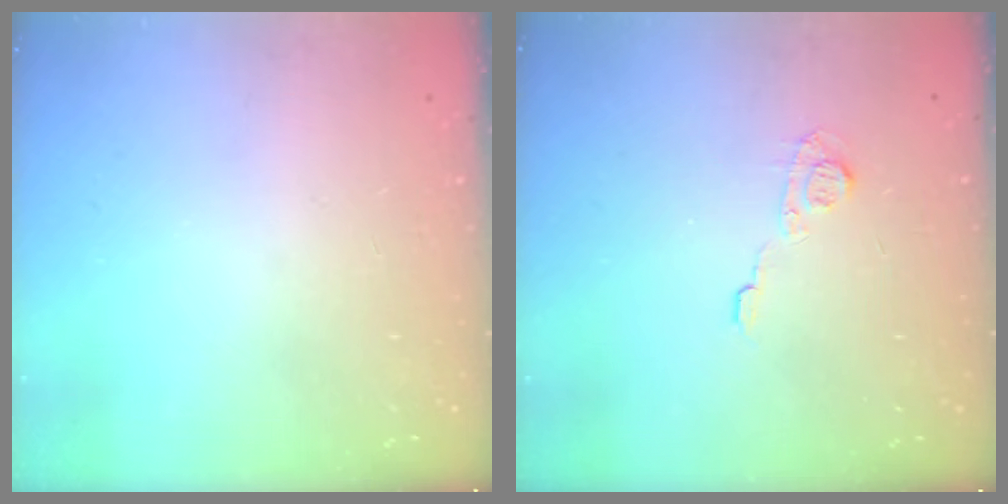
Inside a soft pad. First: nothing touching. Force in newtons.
{"total": 6.9, "press": 6.8, "slide": 0.8}